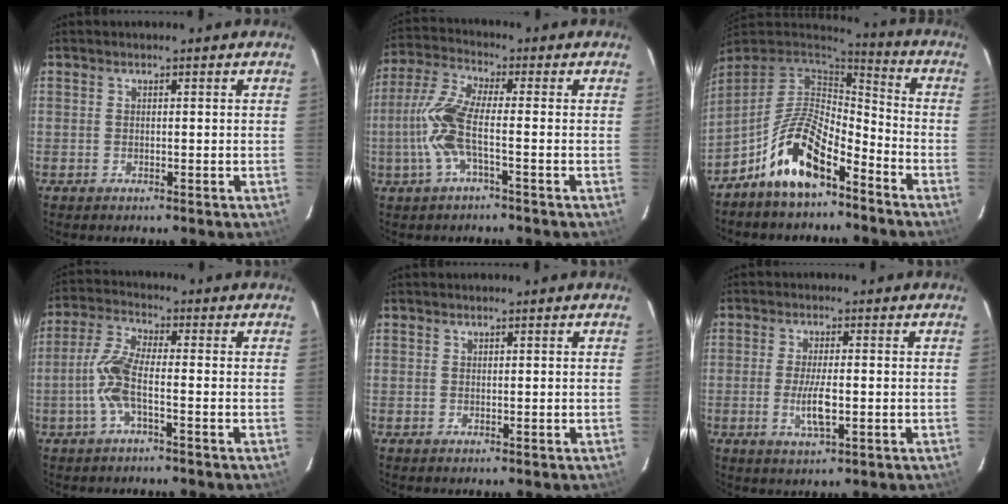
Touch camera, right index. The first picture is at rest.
{"total": 9.2, "force": [-2.3, 1.6, 8.7], "torque": [-0.204, 0.003, -0.048]}
{"total": 14.1, "force": [-8.8, 5.5, 9.5], "torque": [-0.188, 0.010, -0.164]}
{"total": 7.3, "force": [-2.2, 1.4, 6.8], "torque": [-0.157, 0.007, -0.046]}
{"total": 0.0}
{"total": 5.6, "force": [-1.1, 1.4, 5.3], "torque": [-0.106, -0.008, -0.019]}